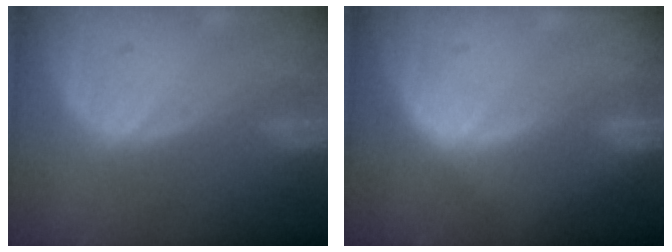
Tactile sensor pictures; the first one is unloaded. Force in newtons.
{"total": 1.5, "press": 1.0, "slide": 1.1}